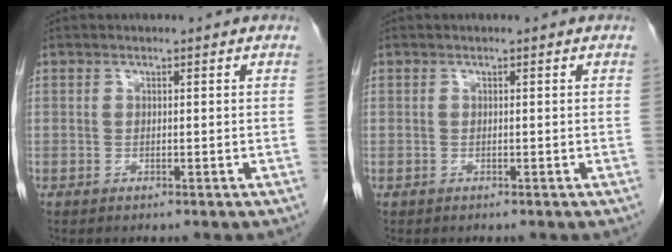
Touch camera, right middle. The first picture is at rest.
{"total": 0.0}